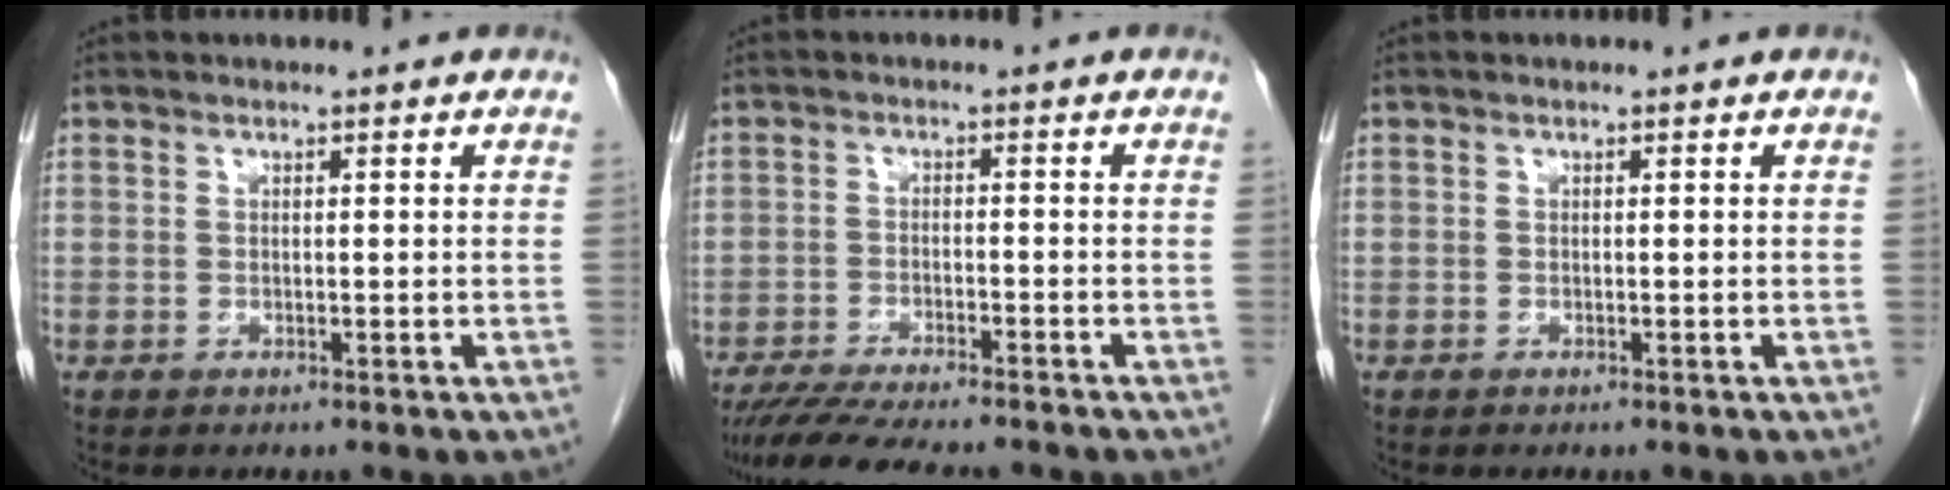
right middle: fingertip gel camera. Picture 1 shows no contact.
{"total": 11.7, "force": [-10.2, 1.3, 5.5], "torque": [-0.082, -0.019, -0.153]}
{"total": 0.0}